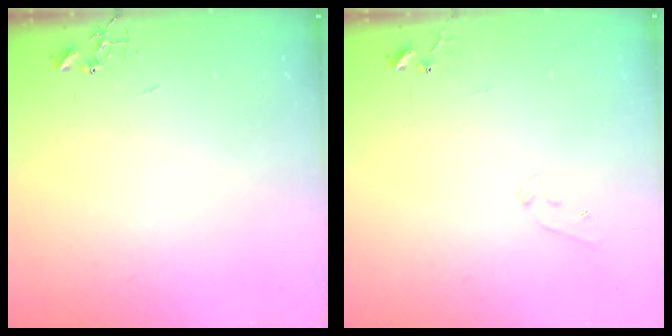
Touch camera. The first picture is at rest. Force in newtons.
{"total": 6.8, "press": 6.7, "slide": 0.5}